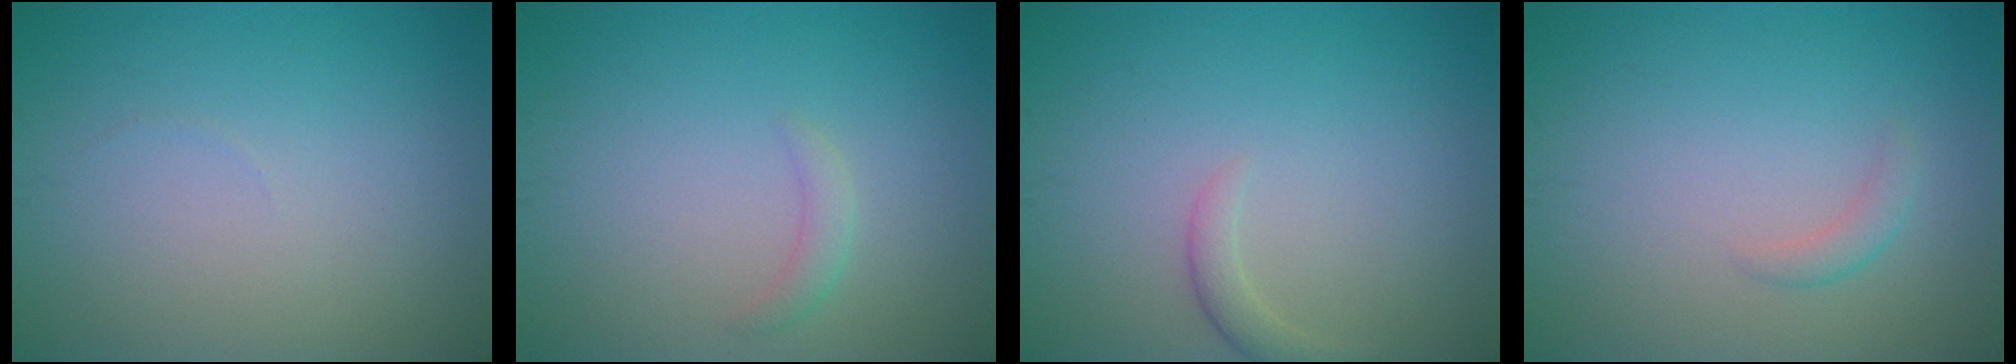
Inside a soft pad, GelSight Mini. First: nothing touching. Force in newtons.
{"total": 1.1, "press": 1.1, "slide": 0.0}
{"total": 1.4, "press": 1.4, "slide": 0.1}
{"total": 1.1, "press": 1.1, "slide": 0.0}